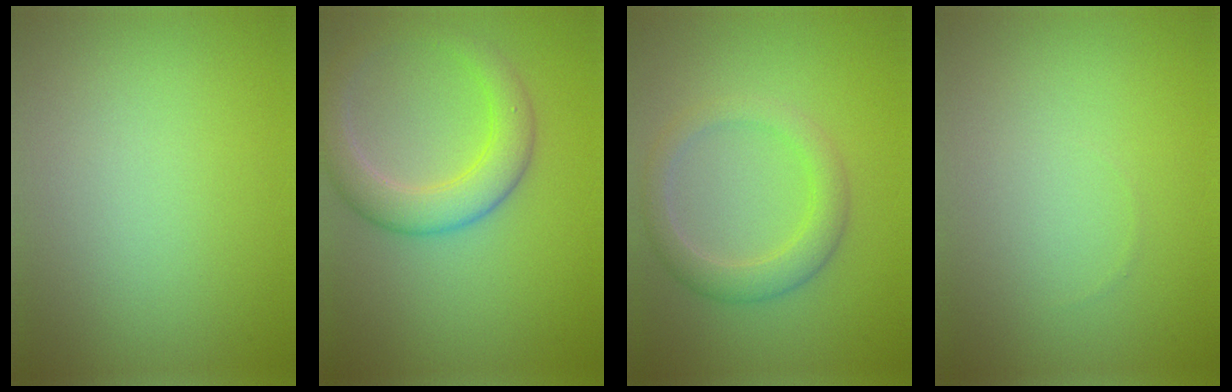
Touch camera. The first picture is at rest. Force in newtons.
{"total": 4.6, "press": 4.6, "slide": 0.3}
{"total": 3.1, "press": 3.1, "slide": 0.1}
{"total": 0.0}